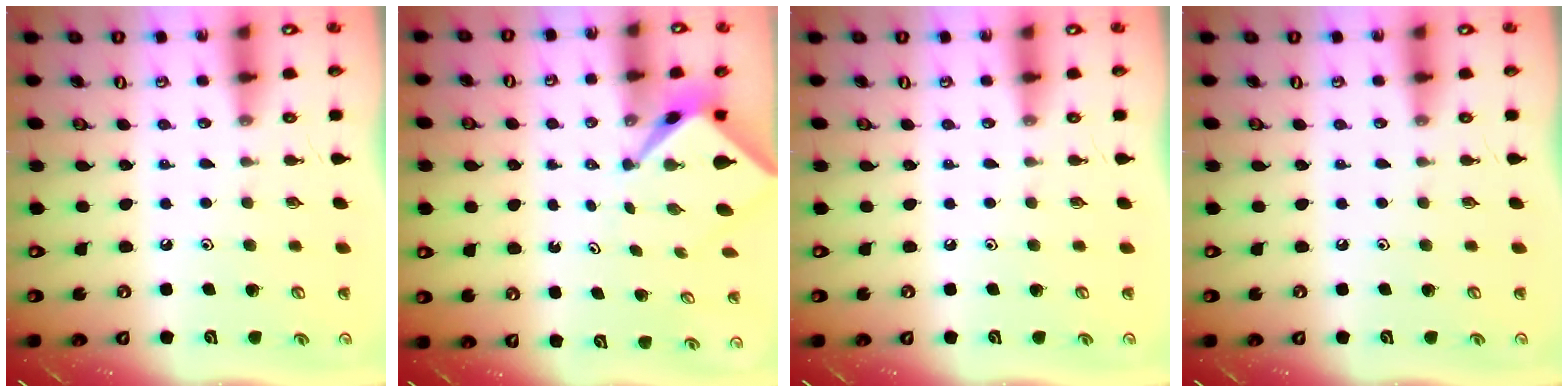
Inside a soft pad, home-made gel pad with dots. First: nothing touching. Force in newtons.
{"total": 2.5, "press": 2.5, "slide": 0.1}
{"total": 0.0}
{"total": 0.0}